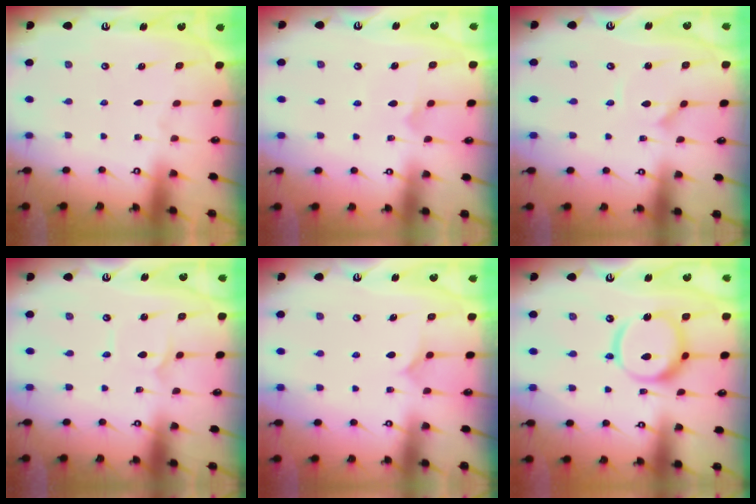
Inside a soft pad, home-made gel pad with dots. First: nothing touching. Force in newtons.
{"total": 4.7, "press": 4.7, "slide": 0.5}
{"total": 1.2, "press": 1.1, "slide": 0.2}
{"total": 1.1, "press": 1.1, "slide": 0.1}
{"total": 5.7, "press": 5.7, "slide": 0.4}
{"total": 16.9, "press": 16.8, "slide": 2.2}